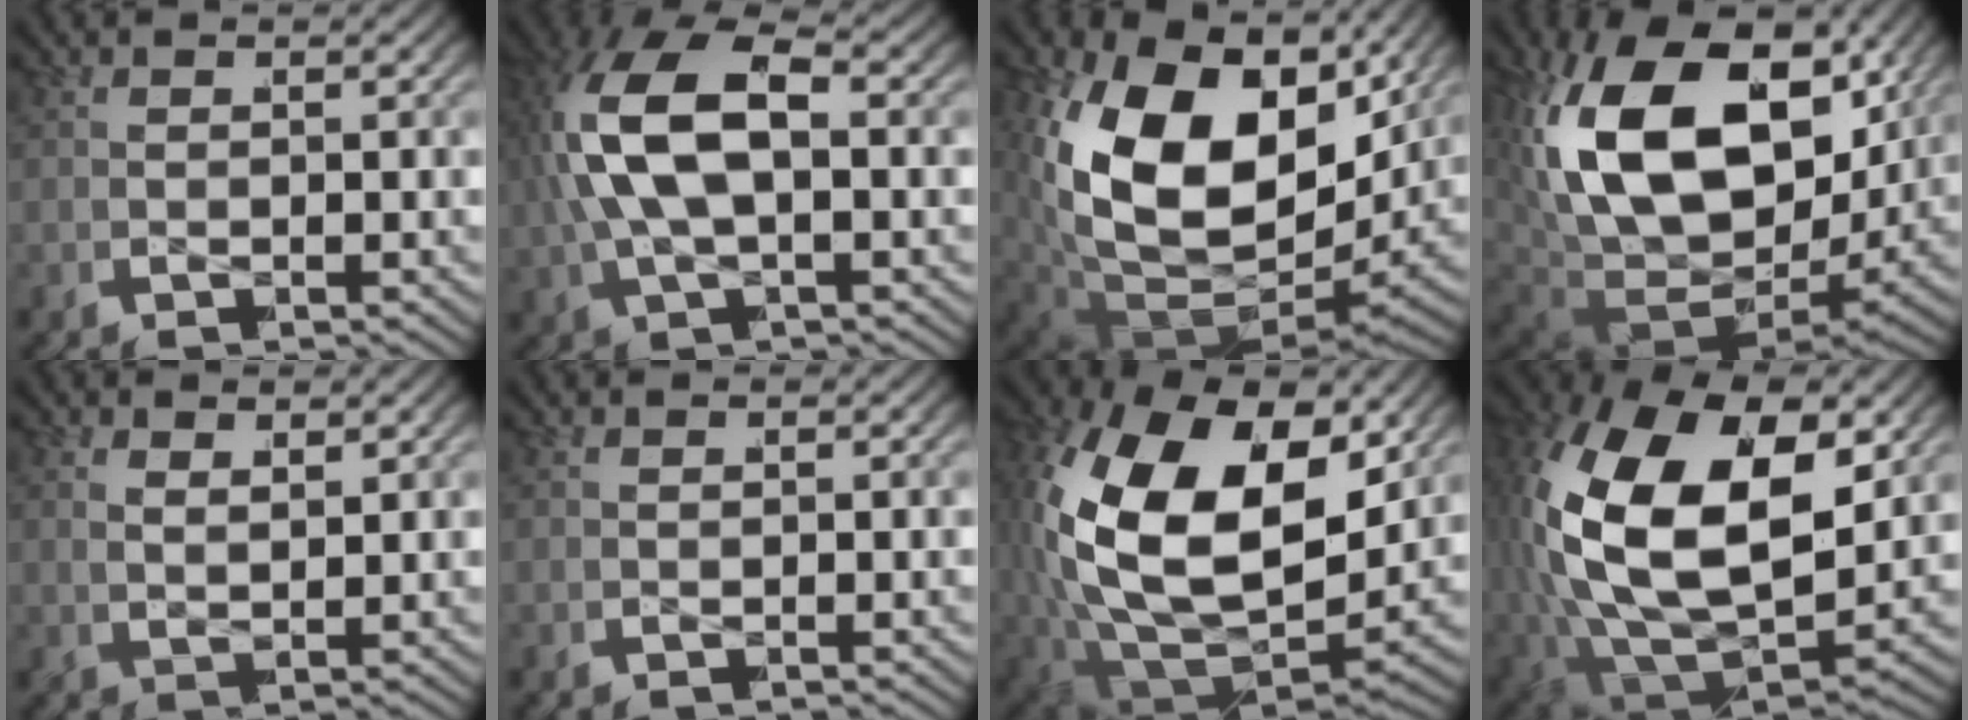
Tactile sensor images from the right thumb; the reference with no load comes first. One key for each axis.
{"total": 10.0, "fx": 1.1, "fy": 5.8, "fz": 8.1, "tx": -0.180, "ty": -0.009, "tz": 0.022}
{"total": 17.6, "fx": 1.4, "fy": 11.1, "fz": 13.5, "tx": -0.284, "ty": -0.048, "tz": 0.047}
{"total": 19.2, "fx": 1.4, "fy": 12.4, "fz": 14.6, "tx": -0.311, "ty": -0.049, "tz": 0.044}
{"total": 1.5, "fx": 1.0, "fy": 0.6, "fz": 0.9, "tx": -0.010, "ty": 0.001, "tz": 0.018}
{"total": 0.0}
{"total": 17.7, "fx": 1.0, "fy": 11.7, "fz": 13.2, "tx": -0.311, "ty": -0.063, "tz": 0.040}
{"total": 19.5, "fx": 1.0, "fy": 12.9, "fz": 14.6, "tx": -0.321, "ty": -0.053, "tz": 0.037}